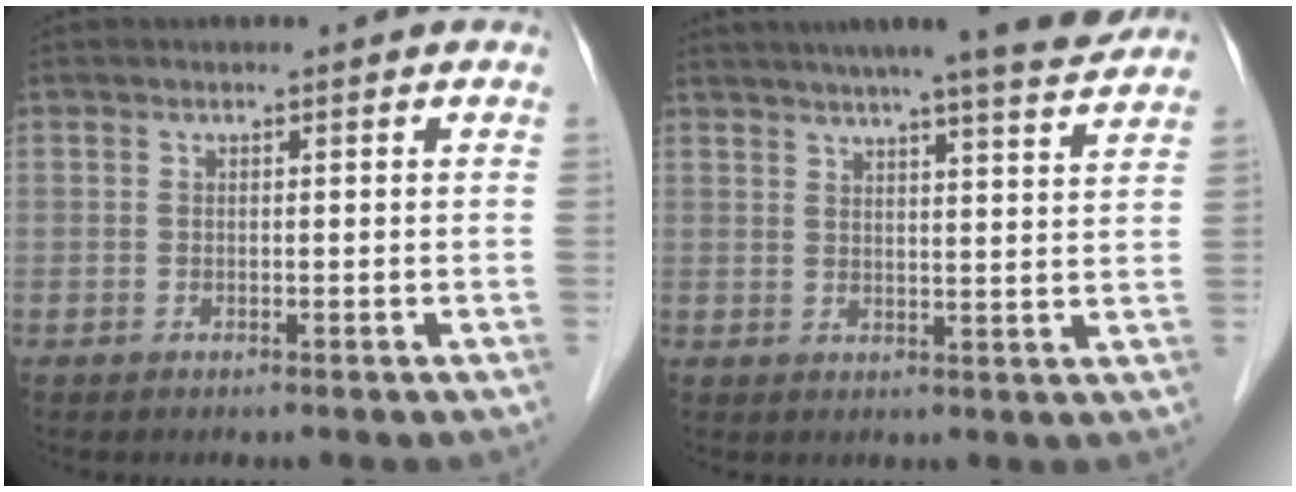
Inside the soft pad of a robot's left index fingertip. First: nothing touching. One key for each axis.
{"total": 12.6, "fx": 11.2, "fy": -0.4, "fz": 5.9, "tx": -0.091, "ty": -0.001, "tz": 0.137}